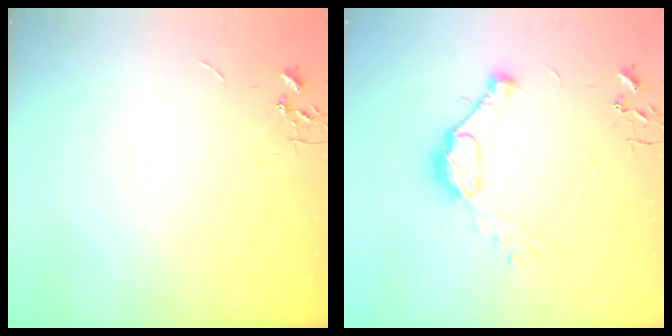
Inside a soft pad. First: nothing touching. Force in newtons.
{"total": 12.5, "press": 12.4, "slide": 0.9}